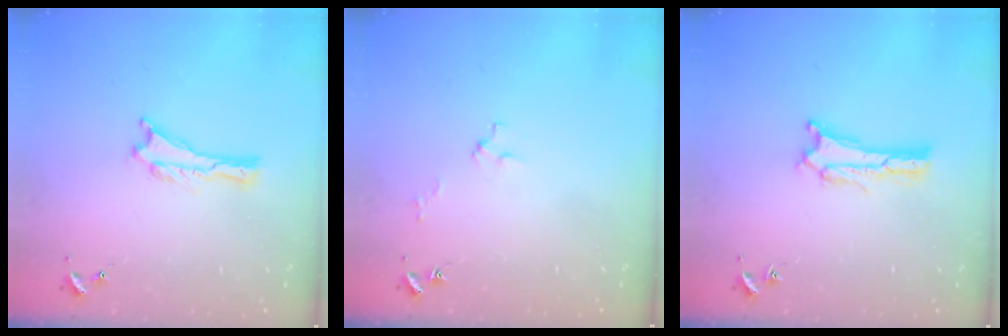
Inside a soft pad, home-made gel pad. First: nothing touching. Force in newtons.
{"total": 2.0, "press": 2.0, "slide": 0.1}
{"total": 0.6, "press": 0.5, "slide": 0.2}